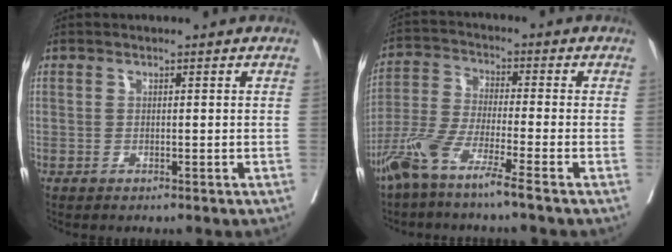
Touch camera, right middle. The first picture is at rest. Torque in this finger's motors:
{"motor_torque": [1.03, -0.89, 0.53, 0.10]}